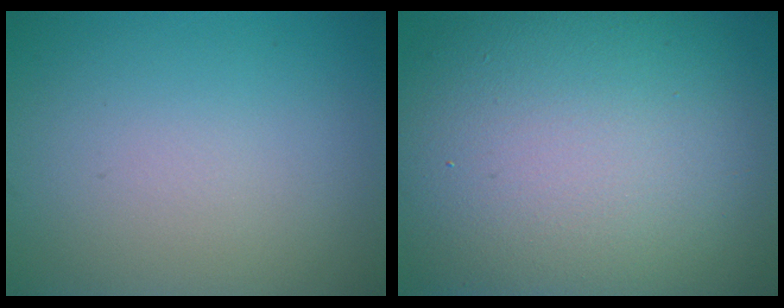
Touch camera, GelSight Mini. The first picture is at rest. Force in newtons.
{"total": 15.9, "press": 15.9, "slide": 1.3}